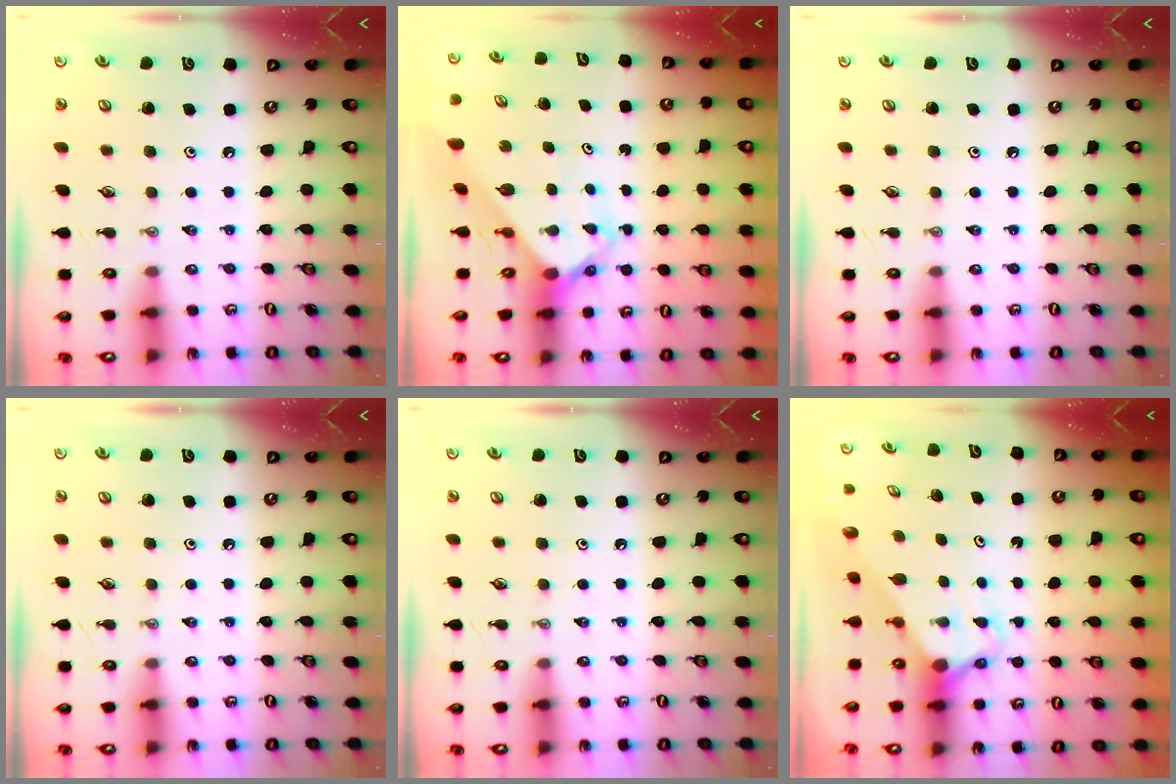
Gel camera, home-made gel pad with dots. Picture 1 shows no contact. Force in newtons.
{"total": 2.7, "press": 2.7, "slide": 0.2}
{"total": 0.0}
{"total": 0.0}
{"total": 0.0}
{"total": 2.9, "press": 2.9, "slide": 0.2}